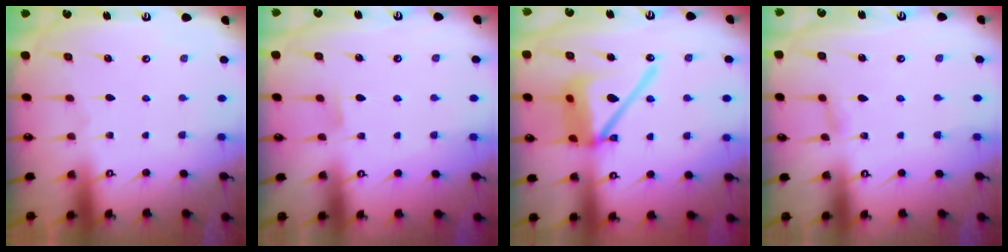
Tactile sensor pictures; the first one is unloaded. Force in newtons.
{"total": 3.6, "press": 3.5, "slide": 0.6}
{"total": 16.9, "press": 16.8, "slide": 1.8}
{"total": 2.9, "press": 2.9, "slide": 0.4}